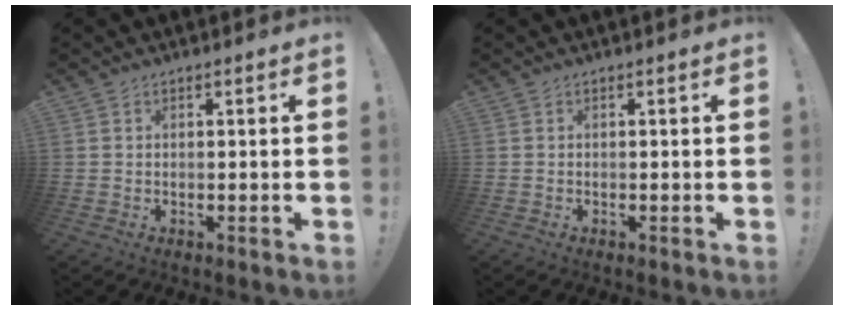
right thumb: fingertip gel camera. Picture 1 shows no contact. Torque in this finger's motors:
{"motor_torque": [0.14, -0.01, 0.04, -0.18, 0.01]}